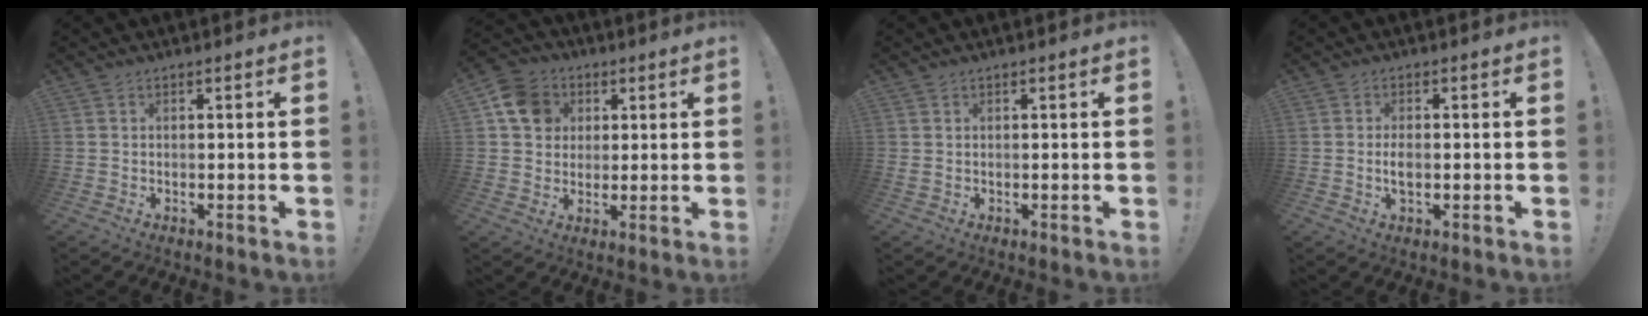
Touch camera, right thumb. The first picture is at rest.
{"total": 11.2, "force": [3.5, 9.8, 4.3], "torque": [-0.060, -0.004, 0.073]}
{"total": 0.6, "force": [0.4, 0.2, 0.4], "torque": [-0.002, -0.001, 0.006]}
{"total": 2.9, "force": [-0.5, 1.5, 2.5], "torque": [-0.051, 0.001, -0.011]}